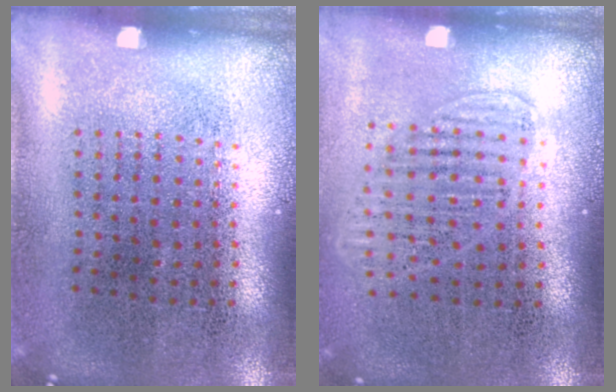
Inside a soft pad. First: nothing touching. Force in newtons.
{"total": 1.4, "press": 1.3, "slide": 0.6}